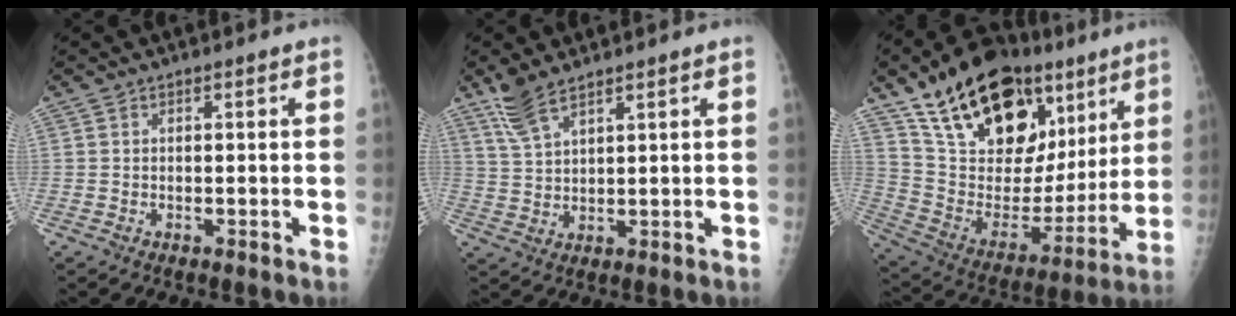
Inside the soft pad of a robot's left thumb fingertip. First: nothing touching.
{"total": 5.5, "force": [4.2, 1.5, 3.1], "torque": [-0.065, -0.011, 0.093]}
{"total": 28.8, "force": [15.6, 15.9, 18.2], "torque": [-0.260, -0.012, 0.272]}